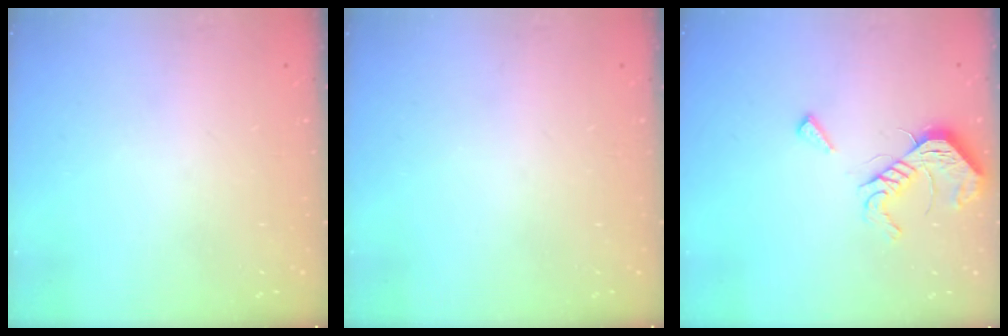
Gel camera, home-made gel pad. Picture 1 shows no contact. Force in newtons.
{"total": 0.0}
{"total": 10.7, "press": 10.7, "slide": 0.8}